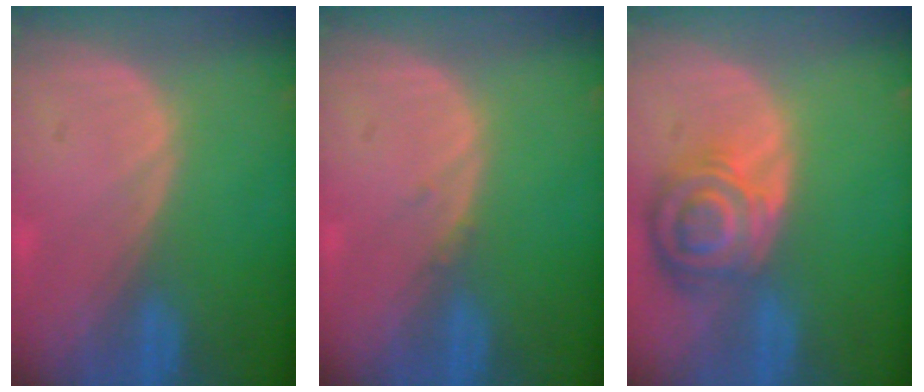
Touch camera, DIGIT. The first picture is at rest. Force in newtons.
{"total": 0.6, "press": 0.5, "slide": 0.1}
{"total": 8.4, "press": 7.4, "slide": 3.9}